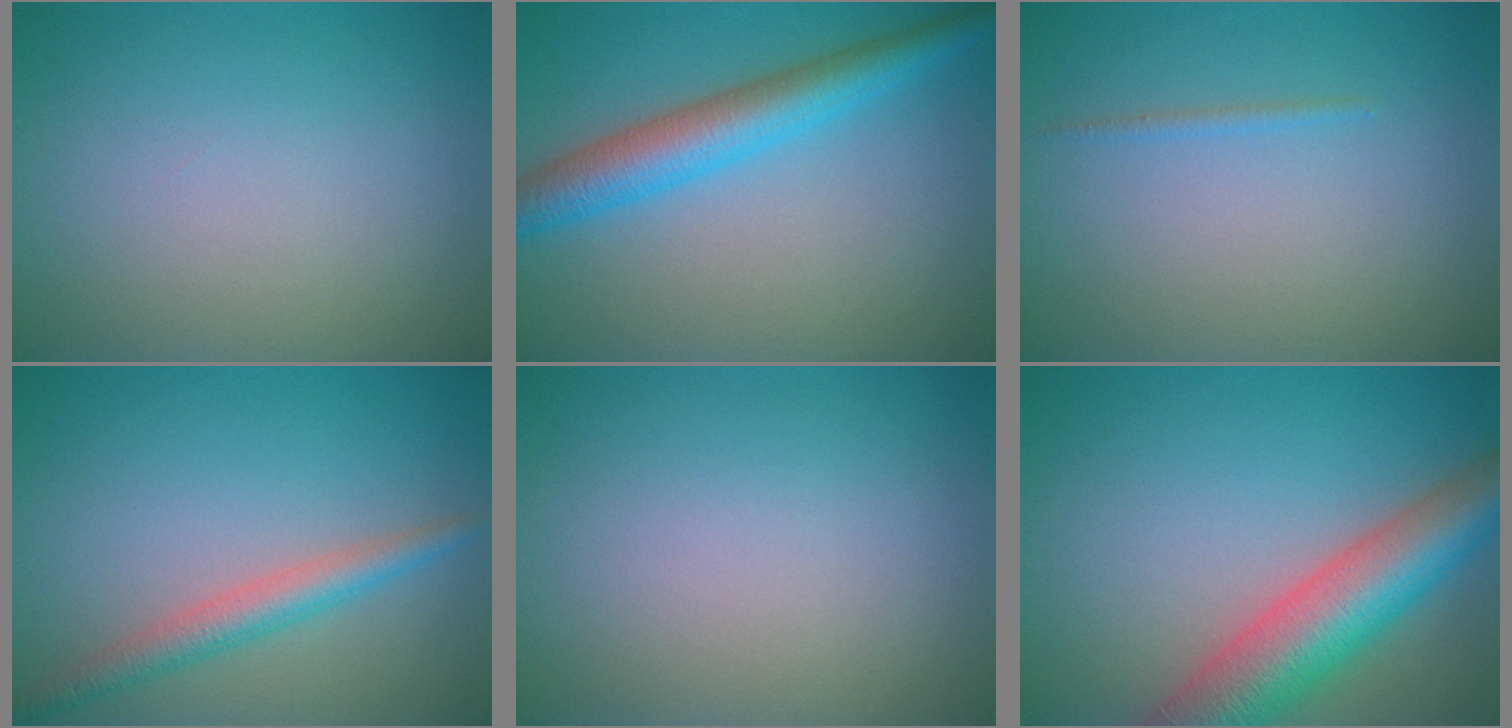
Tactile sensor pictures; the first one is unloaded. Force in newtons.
{"total": 5.5, "press": 5.5, "slide": 0.1}
{"total": 0.6, "press": 0.6, "slide": 0.1}
{"total": 3.0, "press": 3.0, "slide": 0.1}
{"total": 0.0}
{"total": 8.9, "press": 8.9, "slide": 0.4}